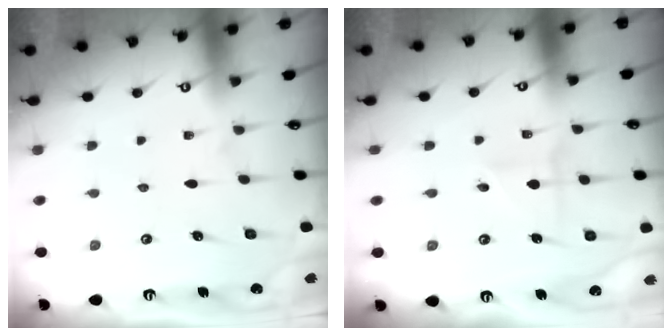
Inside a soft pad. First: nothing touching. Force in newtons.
{"total": 1.6, "press": 1.4, "slide": 0.9}